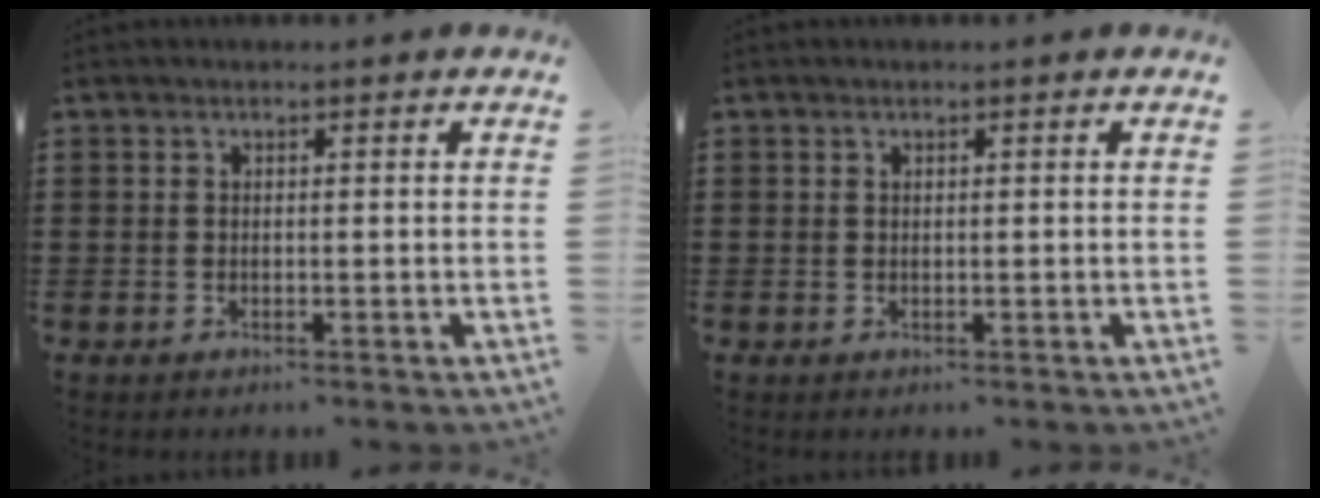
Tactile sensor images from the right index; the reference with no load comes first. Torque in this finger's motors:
{"motor_torque": [0.04, 0.48, 0.04, 0.02]}